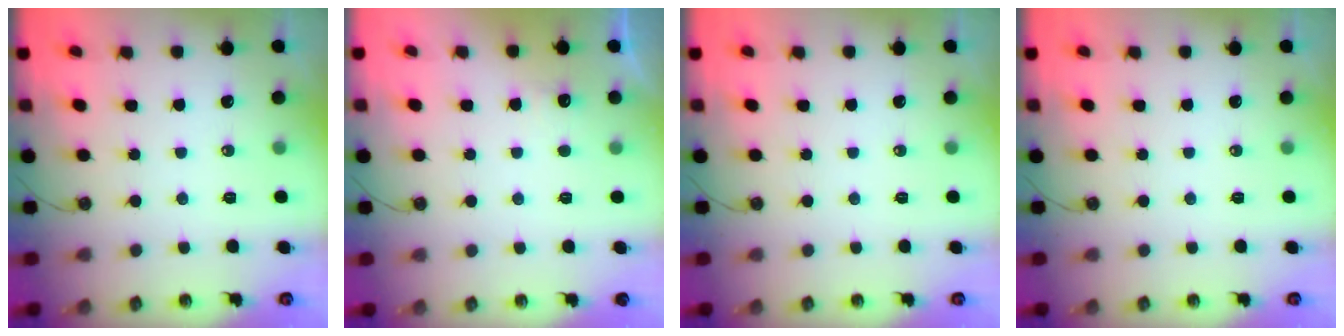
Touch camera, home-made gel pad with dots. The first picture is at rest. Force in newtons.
{"total": 3.7, "press": 3.5, "slide": 1.1}
{"total": 0.0}
{"total": 0.0}